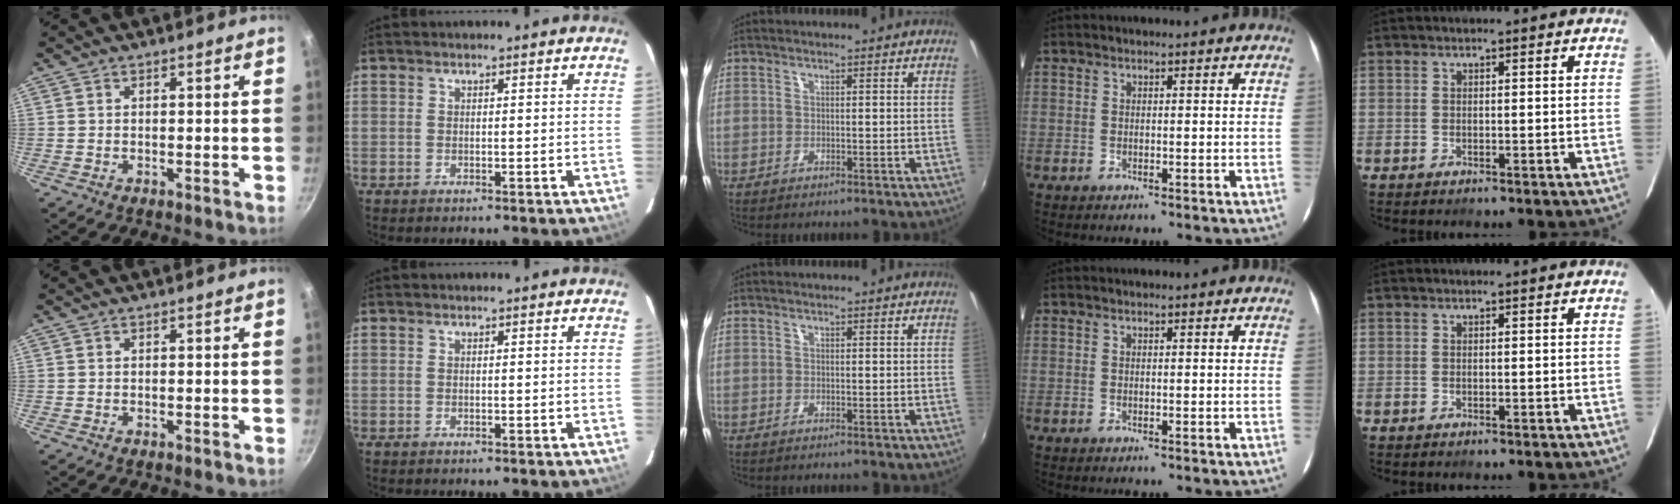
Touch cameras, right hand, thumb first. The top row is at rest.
{}